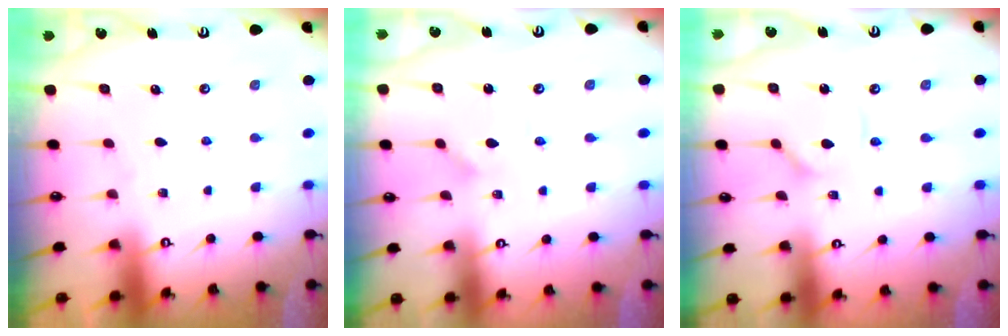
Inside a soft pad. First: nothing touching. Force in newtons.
{"total": 2.3, "press": 2.3, "slide": 0.1}
{"total": 2.5, "press": 2.5, "slide": 0.3}